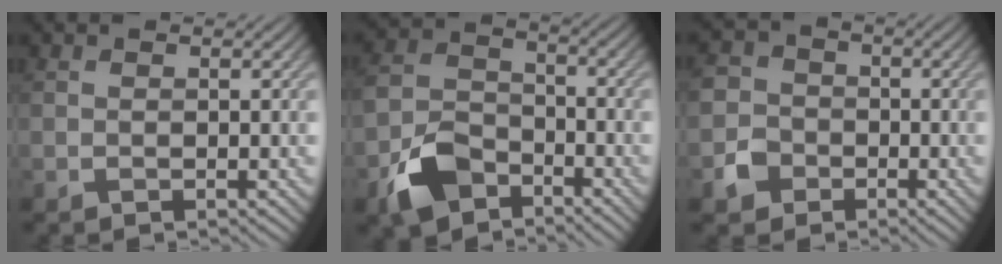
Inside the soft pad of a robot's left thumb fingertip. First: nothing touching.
{"total": 8.0, "force": [-5.0, 4.8, 4.0], "torque": [-0.097, -0.005, -0.111]}
{"total": 4.3, "force": [-1.9, 3.6, 1.3], "torque": [-0.037, 0.003, -0.047]}